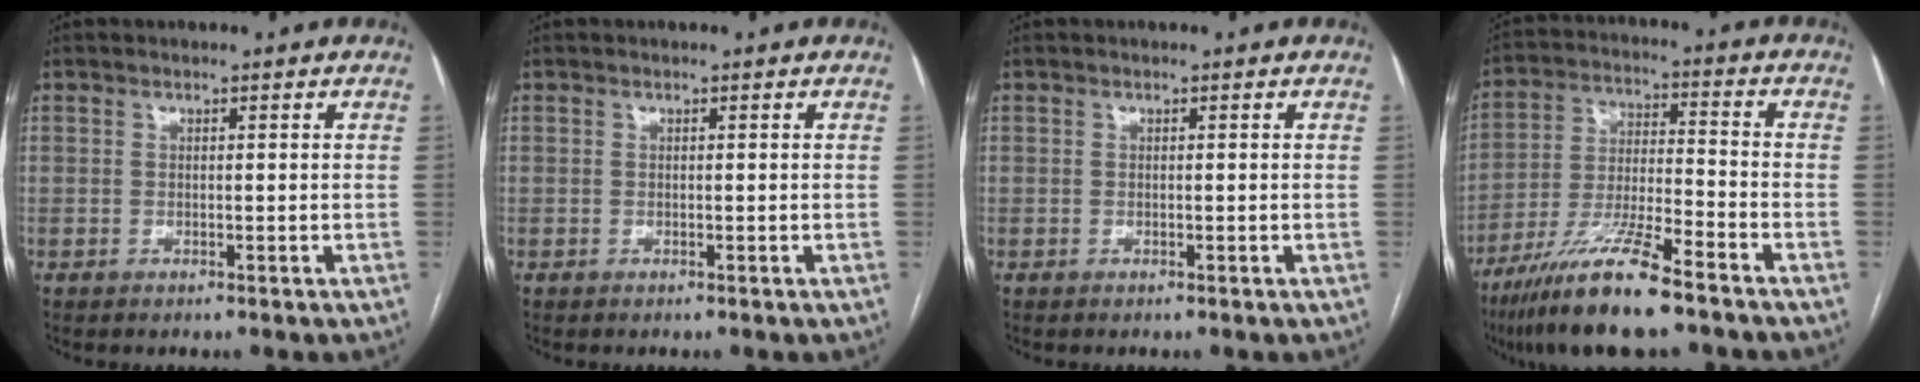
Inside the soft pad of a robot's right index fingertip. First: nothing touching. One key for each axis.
{"total": 0.0}
{"total": 0.0}
{"total": 14.0, "fx": -10.0, "fy": 1.2, "fz": 9.7, "tx": -0.191, "ty": -0.026, "tz": -0.180}